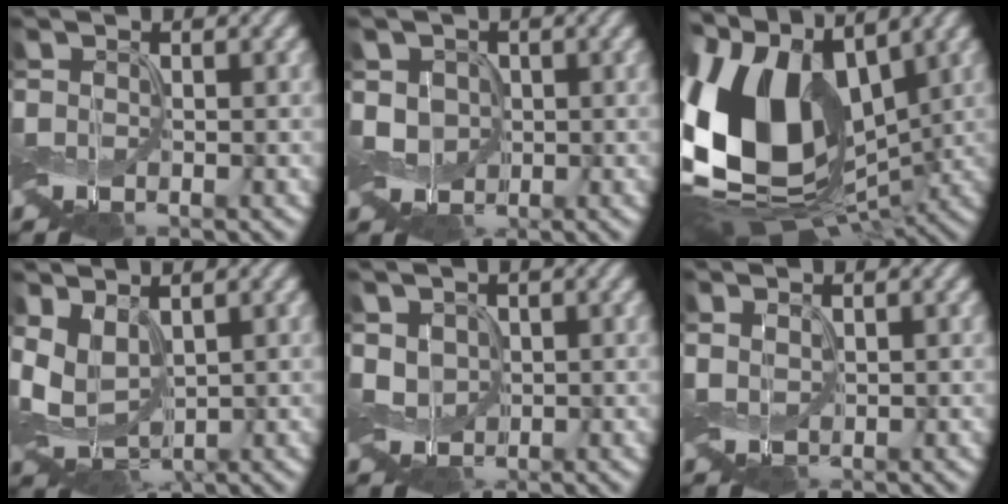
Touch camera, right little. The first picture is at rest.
{"total": 3.1, "force": [-0.5, 2.7, 1.4], "torque": [-0.033, 0.001, -0.011]}
{"total": 16.0, "force": [1.0, 10.5, 12.1], "torque": [-0.249, 0.011, 0.002]}
{"total": 5.2, "force": [0.7, 3.4, 3.9], "torque": [-0.093, -0.003, 0.012]}
{"total": 2.7, "force": [0.0, 2.3, 1.5], "torque": [-0.042, 0.002, -0.001]}
{"total": 1.0, "force": [0.4, 0.7, 0.7], "torque": [-0.021, 0.003, 0.007]}